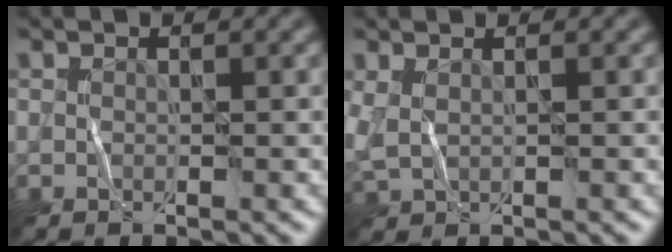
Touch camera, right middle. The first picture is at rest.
{"total": 1.8, "force": [0.6, 1.1, 1.3], "torque": [-0.043, 0.002, 0.018]}